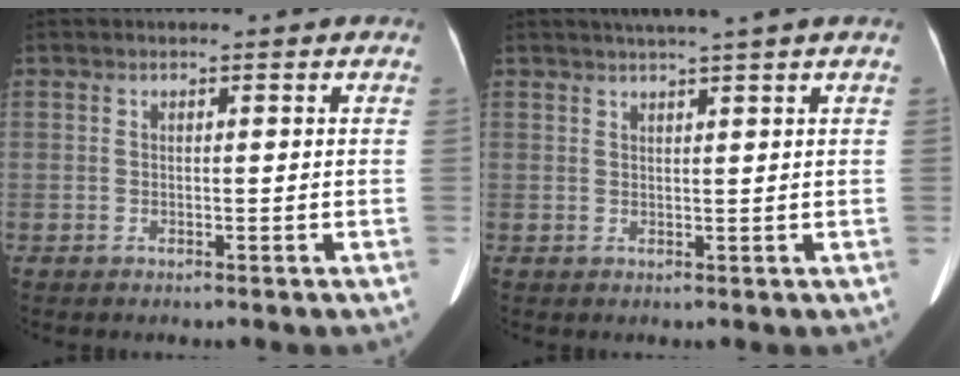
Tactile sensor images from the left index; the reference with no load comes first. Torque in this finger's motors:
{"motor_torque": [-0.11, -0.15, -0.01, 0.00]}